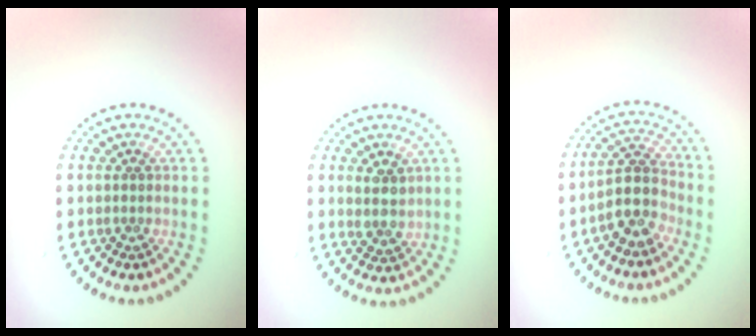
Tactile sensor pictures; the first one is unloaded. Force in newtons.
{"total": 2.5, "press": 2.2, "slide": 1.2}
{"total": 4.5, "press": 4.2, "slide": 1.8}